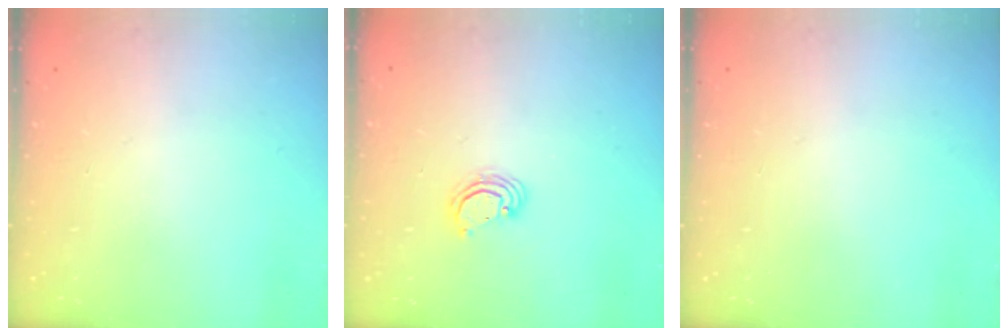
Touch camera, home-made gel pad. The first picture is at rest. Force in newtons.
{"total": 3.8, "press": 3.8, "slide": 0.2}
{"total": 0.0}